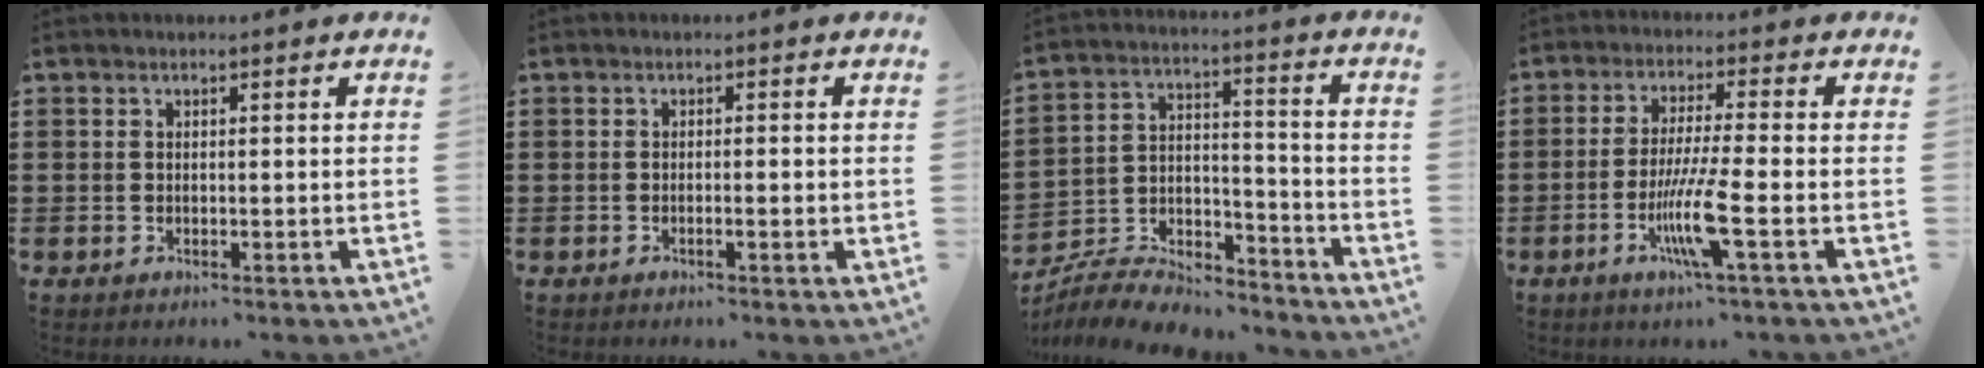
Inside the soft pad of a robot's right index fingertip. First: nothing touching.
{"total": 1.0, "force": [-0.4, -0.1, 0.9], "torque": [-0.014, -0.005, -0.006]}
{"total": 7.4, "force": [-7.0, 1.9, 1.5], "torque": [-0.036, 0.012, -0.138]}
{"total": 8.2, "force": [-3.0, 0.1, 7.7], "torque": [-0.152, -0.019, -0.058]}